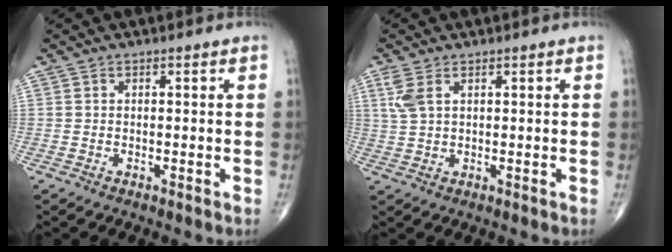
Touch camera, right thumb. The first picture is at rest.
{"total": 3.6, "force": [1.7, 1.6, 2.8], "torque": [-0.072, 0.007, 0.042]}